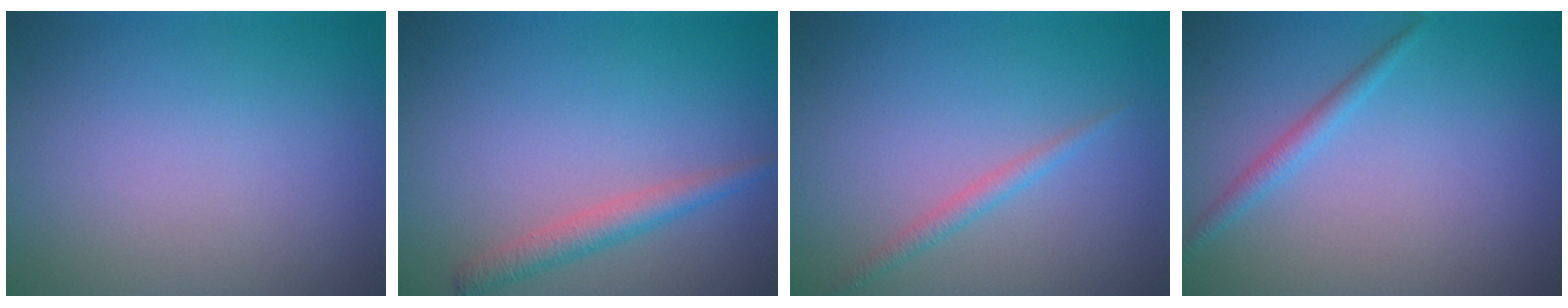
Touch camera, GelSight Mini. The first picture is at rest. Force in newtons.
{"total": 2.2, "press": 2.2, "slide": 0.0}
{"total": 1.3, "press": 1.3, "slide": 0.1}
{"total": 1.4, "press": 1.4, "slide": 0.0}